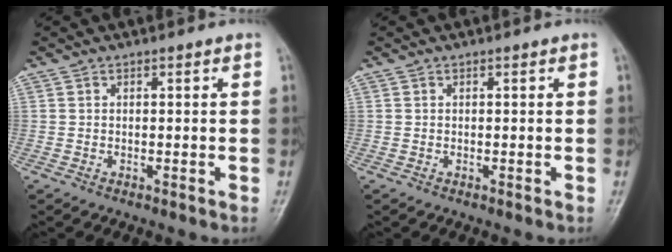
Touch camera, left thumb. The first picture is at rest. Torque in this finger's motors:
{"motor_torque": [0.05, 0.06, -0.06, -0.14, 0.00]}